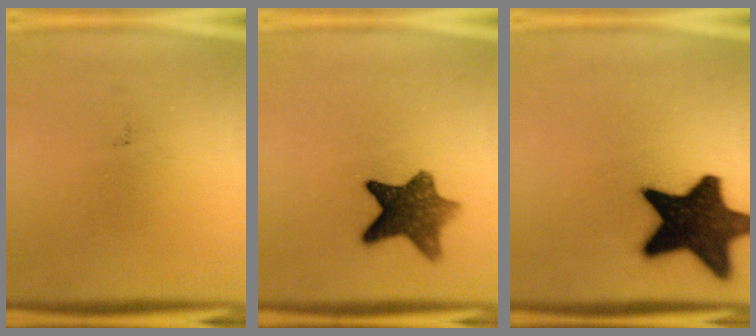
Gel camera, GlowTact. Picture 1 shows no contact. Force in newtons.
{"total": 9.0}
{"total": 18.5}